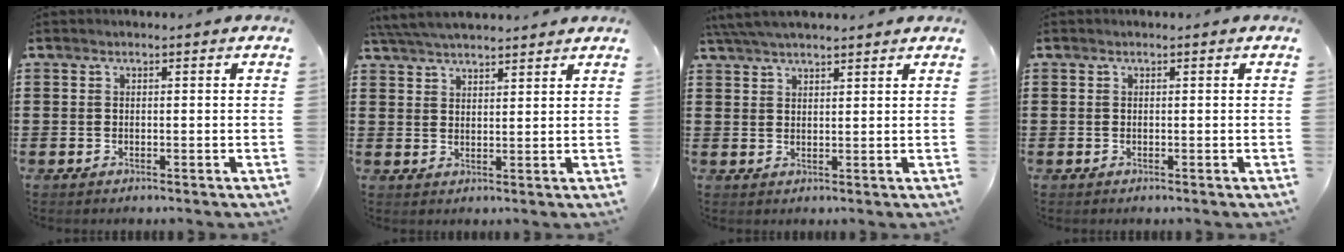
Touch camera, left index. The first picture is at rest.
{"total": 4.9, "force": [4.7, 0.4, 1.4], "torque": [-0.041, -0.009, 0.089]}
{"total": 4.2, "force": [3.8, 0.3, 1.6], "torque": [-0.042, -0.003, 0.073]}
{"total": 0.0}